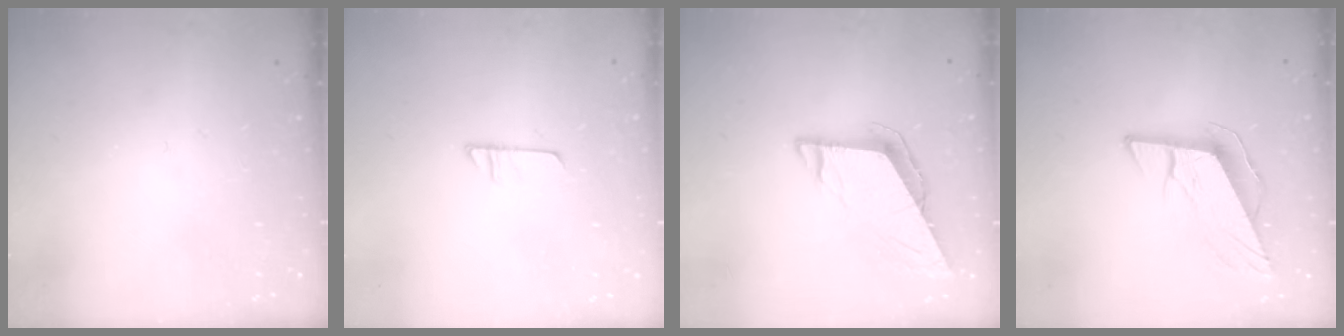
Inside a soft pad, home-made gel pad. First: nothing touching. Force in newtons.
{"total": 6.4, "press": 6.4, "slide": 0.3}
{"total": 7.5, "press": 7.5, "slide": 0.3}
{"total": 10.7, "press": 10.2, "slide": 3.3}